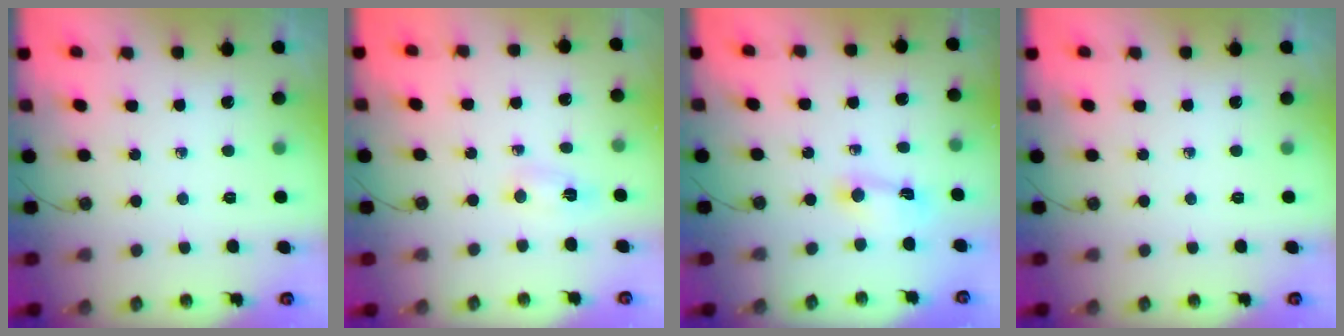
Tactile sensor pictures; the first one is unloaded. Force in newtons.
{"total": 2.6, "press": 1.3, "slide": 2.2}
{"total": 2.4, "press": 2.4, "slide": 0.3}
{"total": 0.0}